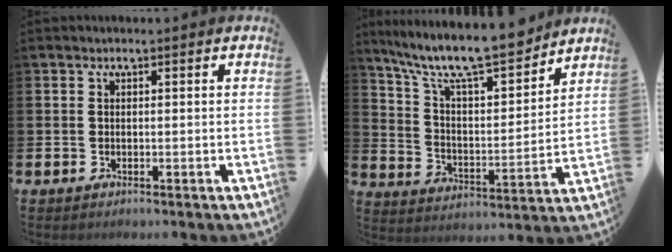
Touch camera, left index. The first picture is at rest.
{"total": 11.6, "force": [10.2, 2.1, 5.1], "torque": [-0.126, -0.069, 0.173]}